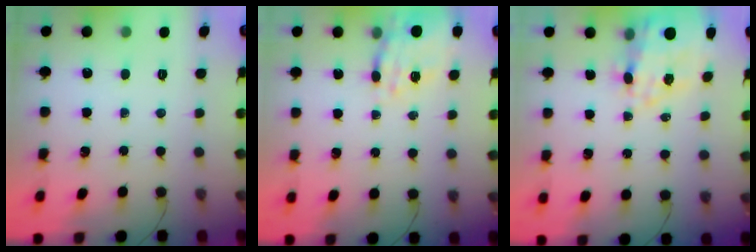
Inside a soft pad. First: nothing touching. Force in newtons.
{"total": 15.3, "press": 15.0, "slide": 2.9}
{"total": 13.5, "press": 13.0, "slide": 3.4}